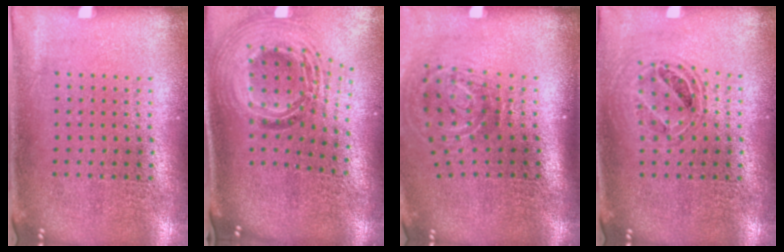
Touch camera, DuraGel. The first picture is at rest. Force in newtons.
{"total": 2.2, "press": 1.6, "slide": 1.4}
{"total": 2.0, "press": 1.2, "slide": 1.6}
{"total": 0.9, "press": 0.9, "slide": 0.1}